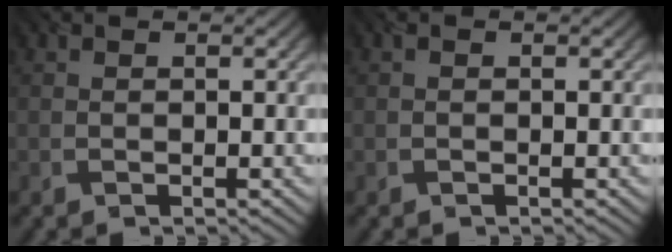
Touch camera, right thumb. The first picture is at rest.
{"total": 0.0}